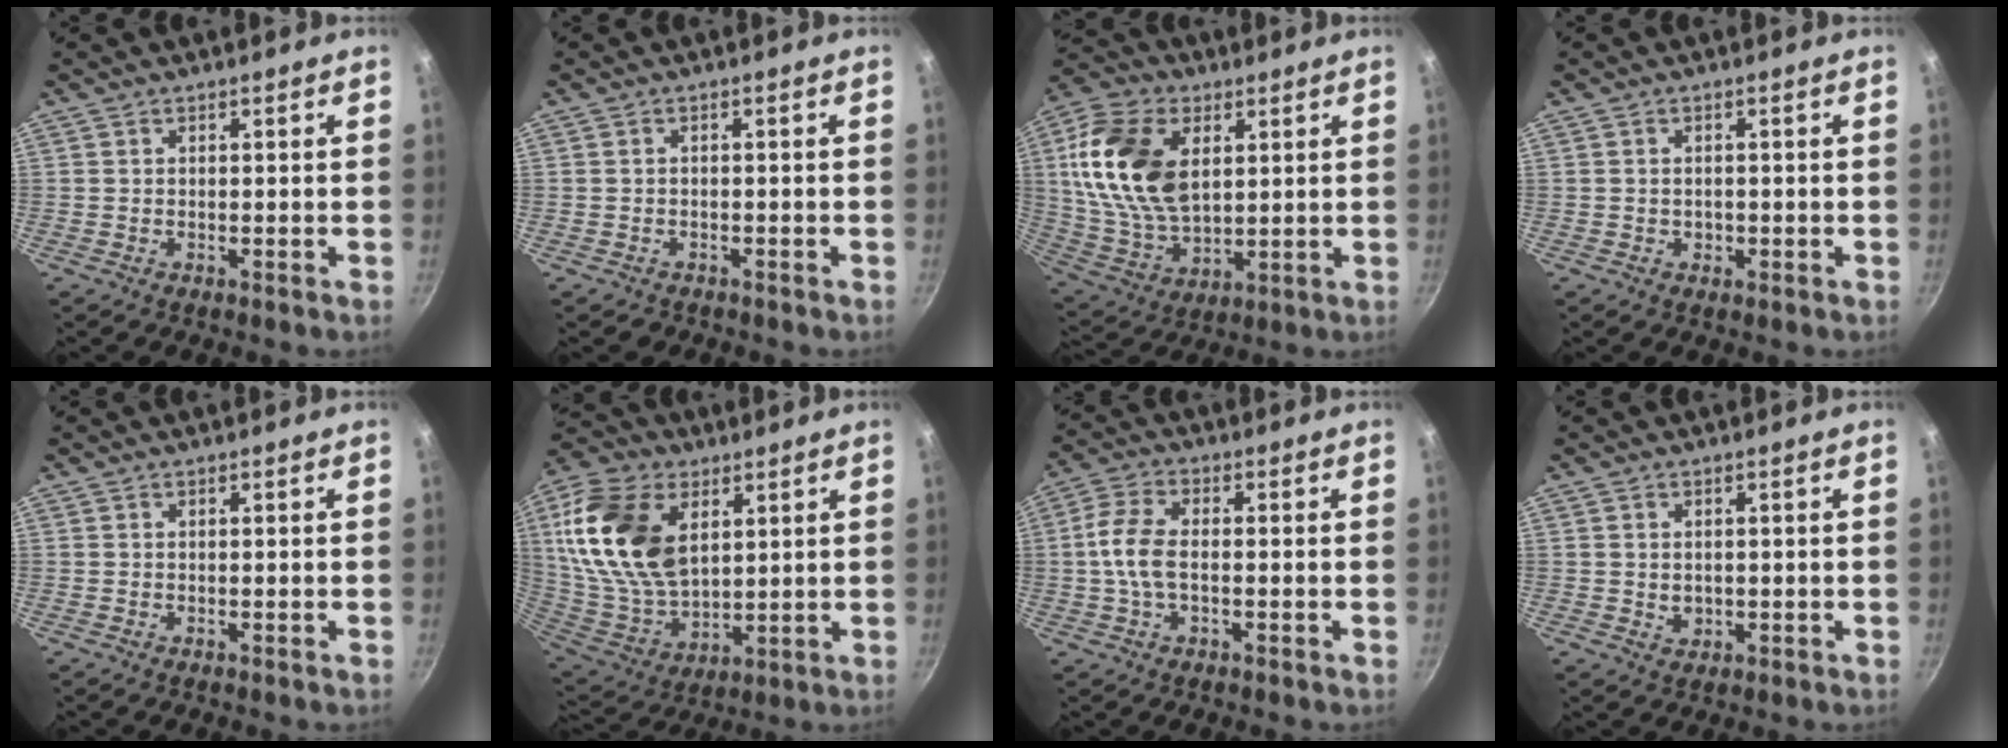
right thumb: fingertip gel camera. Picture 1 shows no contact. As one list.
[{"total": 1.4, "force": [-0.9, 1.1, 0.3], "torque": [0.002, 0.018, -0.006]}, {"total": 19.4, "force": [4.5, 12.2, 14.4], "torque": [-0.260, -0.006, 0.092]}, {"total": 1.4, "force": [-0.3, 1.1, 0.7], "torque": [-0.008, 0.002, -0.004]}, {"total": 0.0}, {"total": 21.4, "force": [6.4, 13.4, 15.4], "torque": [-0.282, -0.019, 0.131]}, {"total": 7.6, "force": [-0.6, 4.1, 6.3], "torque": [-0.131, 0.019, -0.021]}, {"total": 2.3, "force": [0.1, 1.9, 1.3], "torque": [-0.018, -0.003, 0.005]}]